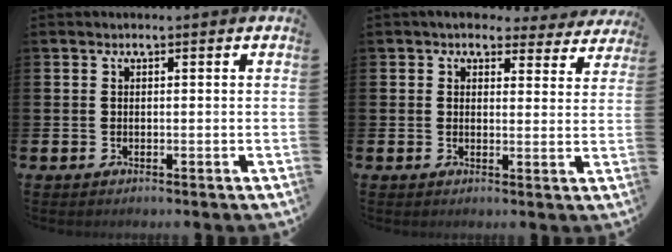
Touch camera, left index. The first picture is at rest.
{"total": 4.1, "force": [3.6, 1.7, 0.7], "torque": [-0.015, -0.019, 0.061]}